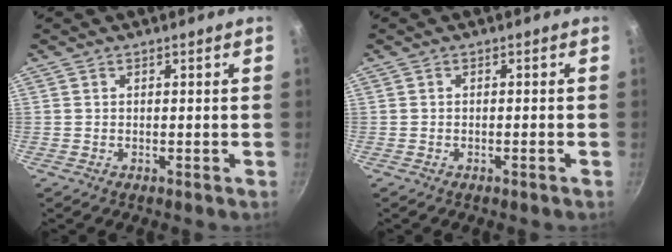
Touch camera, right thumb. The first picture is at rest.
{"total": 0.8, "force": [-0.5, 0.0, 0.6], "torque": [-0.019, 0.007, -0.006]}